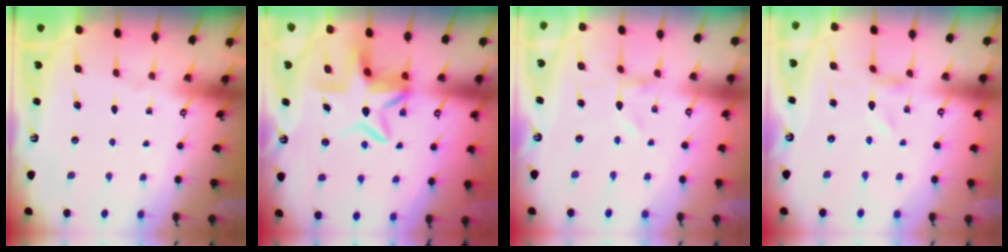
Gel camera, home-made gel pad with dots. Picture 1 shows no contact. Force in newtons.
{"total": 8.1, "press": 7.8, "slide": 2.2}
{"total": 0.0}
{"total": 0.0}